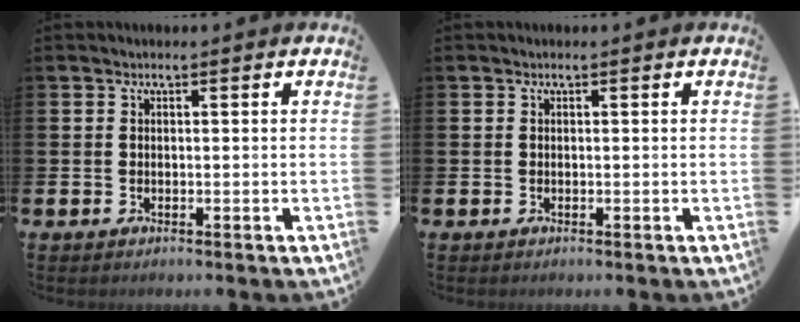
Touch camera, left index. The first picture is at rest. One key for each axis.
{"total": 0.0}